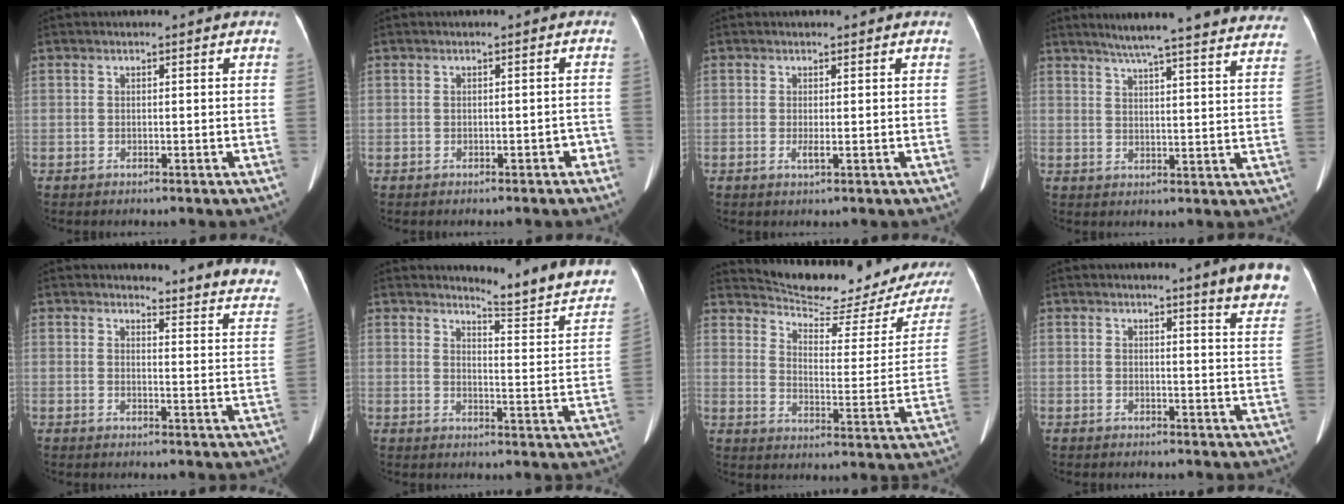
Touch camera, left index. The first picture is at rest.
{"total": 1.0, "force": [-0.6, 0.5, 0.6], "torque": [-0.002, 0.003, -0.008]}
{"total": 1.3, "force": [0.3, 0.3, 1.3], "torque": [-0.029, 0.002, 0.008]}
{"total": 26.0, "force": [23.5, 1.1, 11.0], "torque": [-0.160, -0.041, 0.282]}
{"total": 14.4, "force": [14.2, 1.9, 1.8], "torque": [0.020, -0.097, 0.118]}
{"total": 12.6, "force": [11.9, 0.3, 4.0], "torque": [-0.043, -0.061, 0.136]}
{"total": 19.4, "force": [17.8, 2.6, 7.3], "torque": [-0.101, -0.057, 0.229]}
{"total": 7.4, "force": [6.0, 0.2, 4.3], "torque": [-0.042, -0.017, 0.053]}